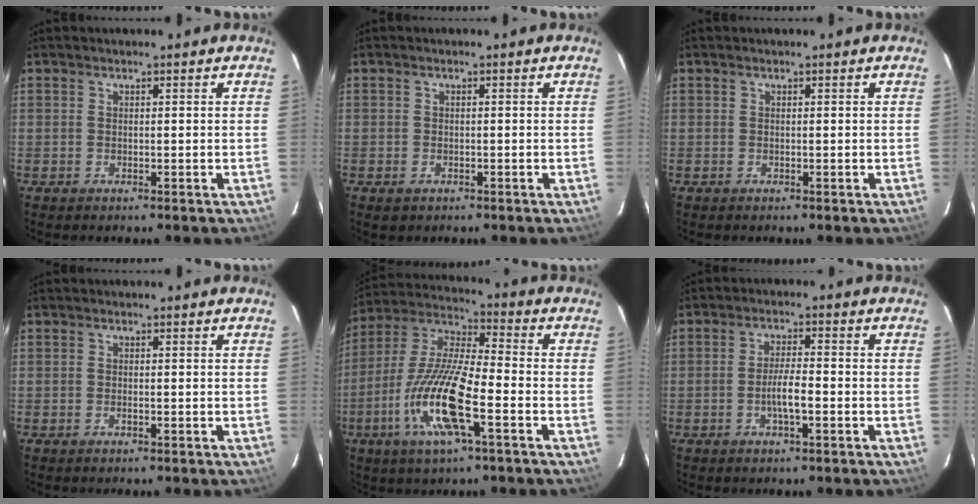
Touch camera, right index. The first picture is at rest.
{"total": 1.8, "force": [-1.0, 1.3, 0.6], "torque": [-0.012, -0.002, -0.014]}
{"total": 0.0}
{"total": 0.6, "force": [-0.4, 0.1, 0.5], "torque": [-0.009, 0.000, -0.009]}
{"total": 16.4, "force": [-6.4, 3.1, 14.7], "torque": [-0.307, -0.016, -0.134]}
{"total": 4.6, "force": [-1.8, 0.7, 4.2], "torque": [-0.080, 0.001, -0.031]}